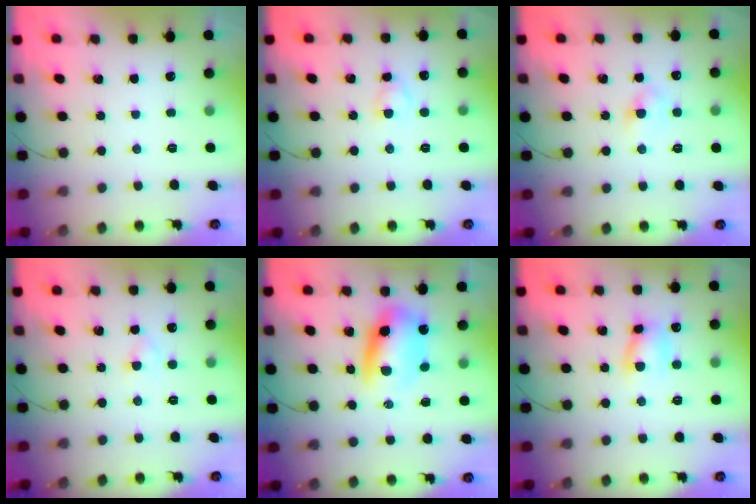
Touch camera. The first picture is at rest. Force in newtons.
{"total": 2.8, "press": 2.7, "slide": 0.8}
{"total": 3.8, "press": 3.7, "slide": 1.0}
{"total": 2.1, "press": 1.8, "slide": 1.1}
{"total": 9.1, "press": 8.8, "slide": 2.4}
{"total": 7.2, "press": 7.2, "slide": 0.3}